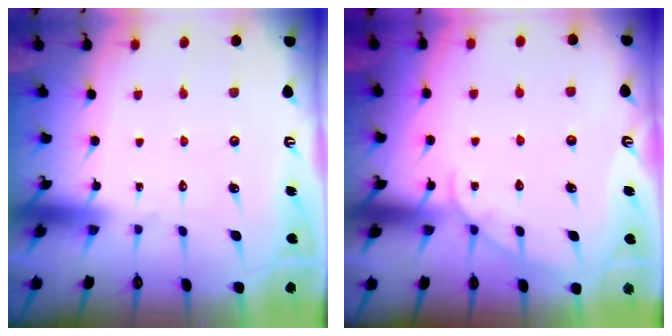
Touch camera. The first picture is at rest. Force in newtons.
{"total": 3.5, "press": 3.5, "slide": 0.4}